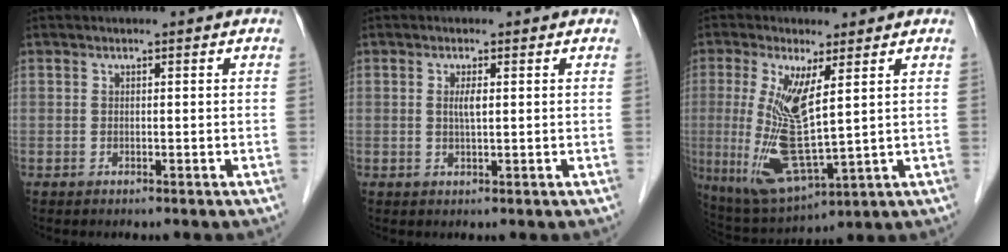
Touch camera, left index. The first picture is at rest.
{"total": 1.7, "force": [0.4, 0.3, 1.6], "torque": [-0.035, 0.000, 0.005]}
{"total": 11.3, "force": [1.5, 2.3, 11.0], "torque": [-0.234, -0.020, 0.039]}